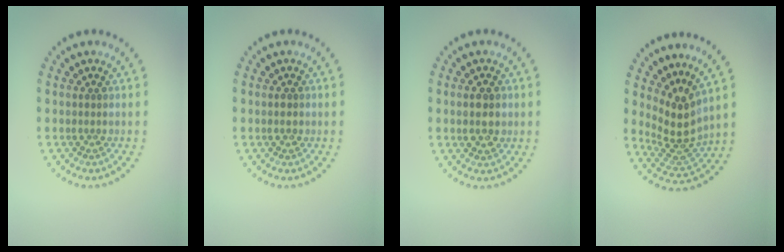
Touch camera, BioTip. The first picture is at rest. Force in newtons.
{"total": 1.1, "press": 1.1, "slide": 0.1}
{"total": 2.4, "press": 2.4, "slide": 0.3}
{"total": 3.8, "press": 2.9, "slide": 2.6}